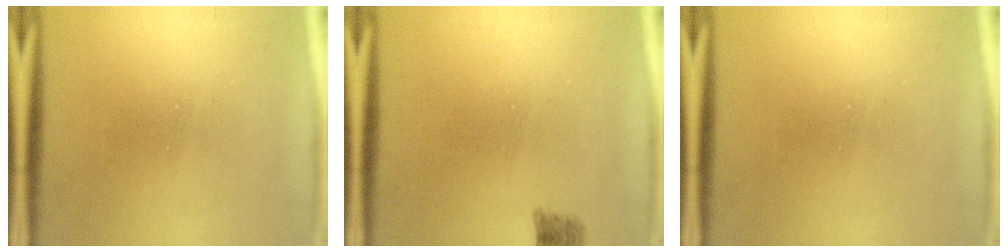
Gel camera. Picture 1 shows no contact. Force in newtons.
{"total": 2.0}
{"total": 0.0}